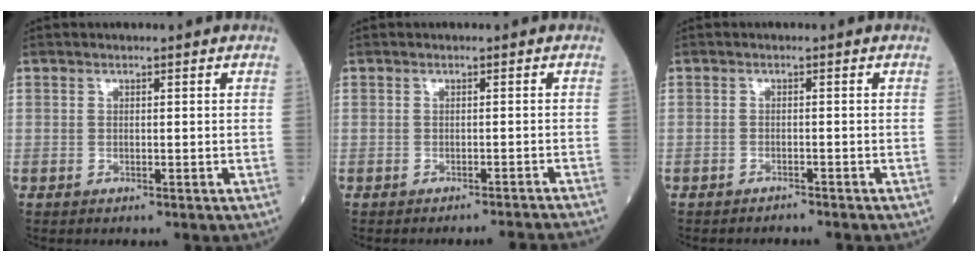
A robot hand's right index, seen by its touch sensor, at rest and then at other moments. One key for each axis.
{"total": 4.8, "fx": -4.7, "fy": -1.0, "fz": 0.6, "tx": -0.004, "ty": -0.011, "tz": -0.052}
{"total": 1.5, "fx": -1.5, "fy": -0.2, "fz": 0.0, "tx": 0.000, "ty": -0.003, "tz": -0.021}